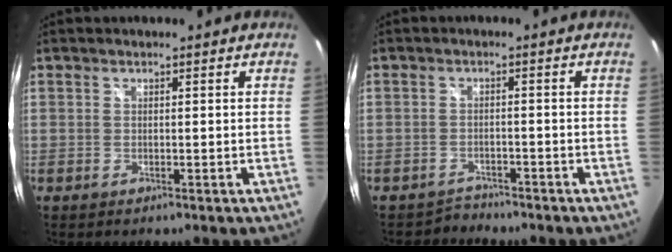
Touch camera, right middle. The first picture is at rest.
{"total": 2.4, "force": [-2.2, 0.9, -0.5], "torque": [0.005, 0.003, -0.040]}